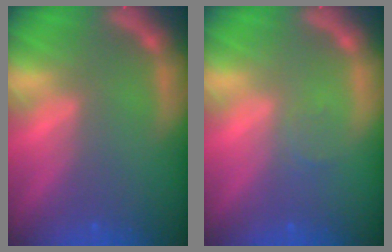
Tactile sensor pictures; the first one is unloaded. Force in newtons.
{"total": 1.0}